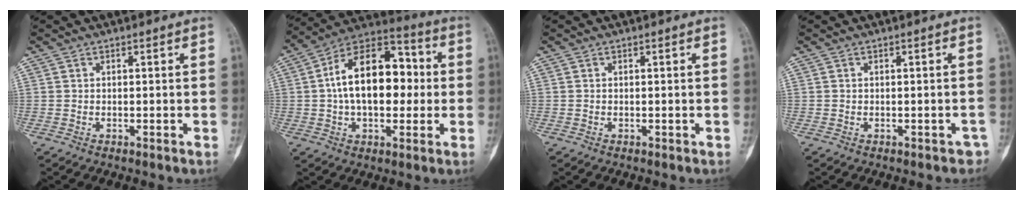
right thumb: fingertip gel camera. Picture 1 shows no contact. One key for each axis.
{"total": 19.0, "fx": 0.8, "fy": 11.4, "fz": 15.1, "tx": -0.216, "ty": 0.038, "tz": 0.005}
{"total": 0.0}
{"total": 1.9, "fx": -1.1, "fy": 1.4, "fz": 0.4, "tx": 0.005, "ty": 0.017, "tz": -0.012}